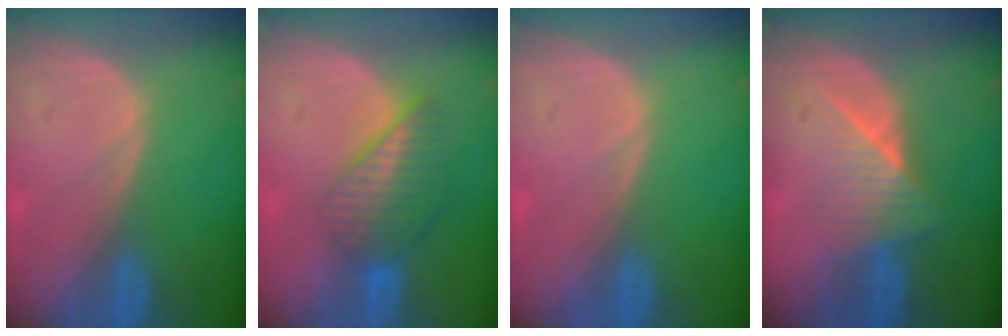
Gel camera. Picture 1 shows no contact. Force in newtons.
{"total": 6.8, "press": 6.0, "slide": 3.2}
{"total": 0.0}
{"total": 6.5, "press": 6.0, "slide": 2.7}